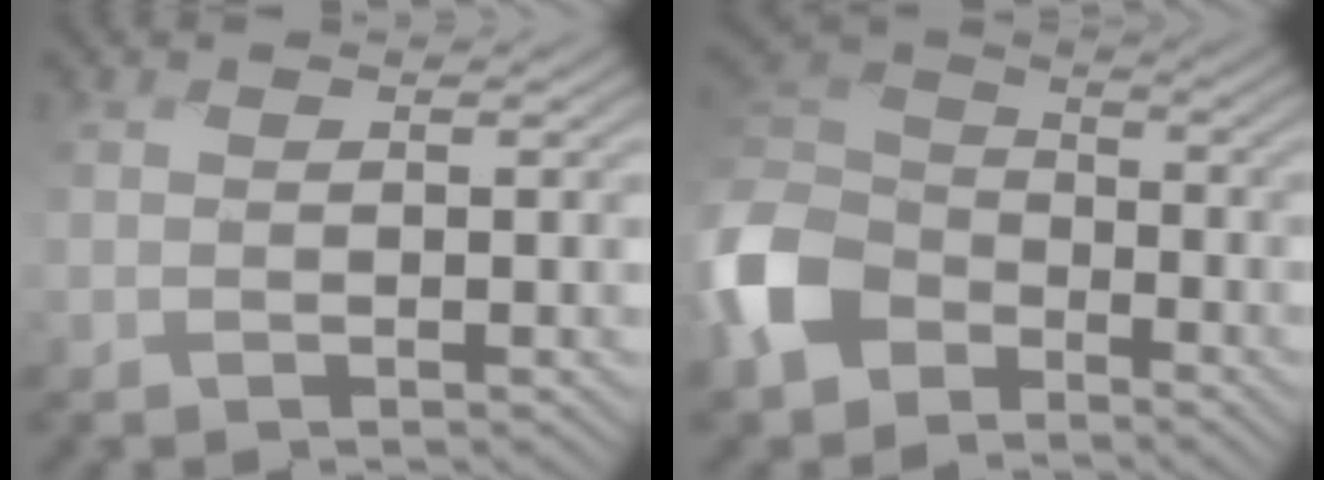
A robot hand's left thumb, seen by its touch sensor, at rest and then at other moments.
{"total": 10.5, "force": [-5.7, 7.6, 4.5], "torque": [-0.141, -0.015, -0.146]}